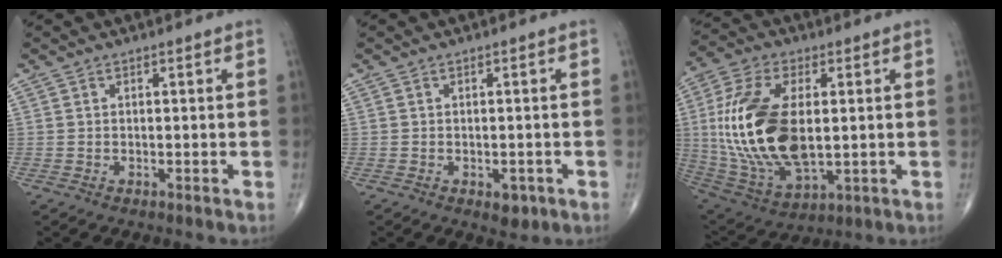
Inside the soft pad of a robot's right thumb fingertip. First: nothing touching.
{"total": 2.5, "force": [-1.1, 1.5, 1.7], "torque": [-0.008, 0.000, -0.009]}
{"total": 22.3, "force": [1.2, 11.4, 19.2], "torque": [-0.403, -0.015, 0.032]}